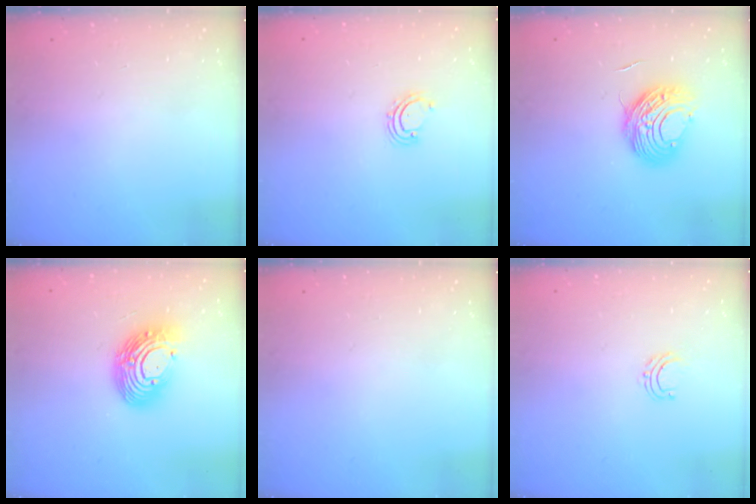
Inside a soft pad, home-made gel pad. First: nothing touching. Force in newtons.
{"total": 2.9, "press": 2.9, "slide": 0.4}
{"total": 9.5, "press": 9.5, "slide": 0.7}
{"total": 14.5, "press": 14.4, "slide": 1.3}
{"total": 0.0}
{"total": 4.3, "press": 4.3, "slide": 0.3}